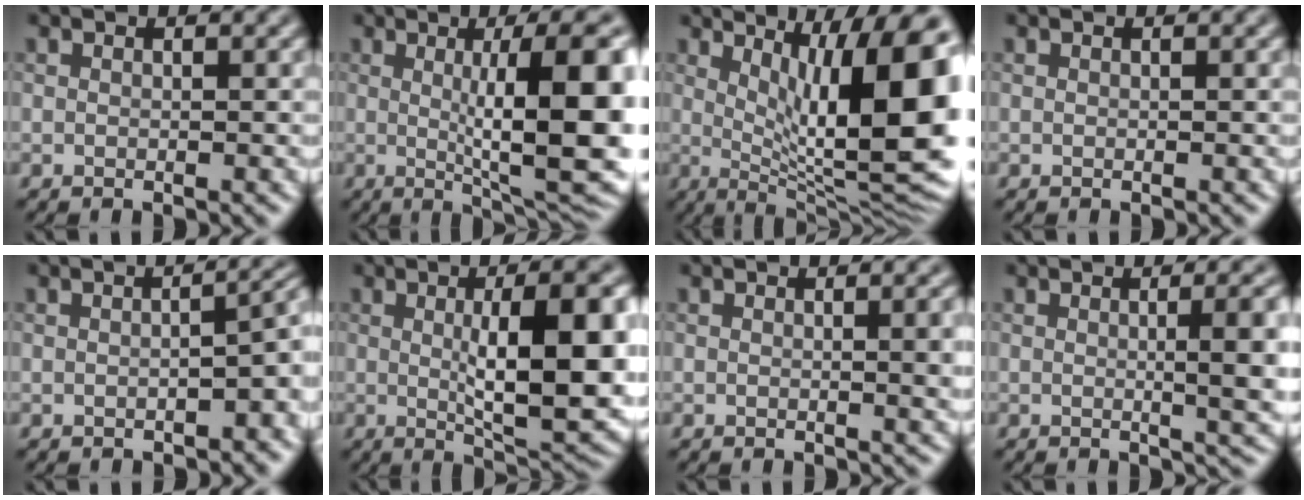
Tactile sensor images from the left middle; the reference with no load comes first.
{"total": 12.2, "force": [0.9, 2.7, 11.8], "torque": [-0.151, -0.002, 0.020]}
{"total": 12.6, "force": [2.1, 3.3, 12.0], "torque": [-0.160, -0.006, 0.037]}
{"total": 0.0}
{"total": 4.3, "force": [-1.1, 1.5, 3.9], "torque": [-0.041, 0.005, -0.011]}
{"total": 11.7, "force": [0.5, 3.4, 11.2], "torque": [-0.147, -0.004, 0.011]}
{"total": 3.1, "force": [0.2, 0.9, 2.9], "torque": [-0.032, 0.003, 0.000]}
{"total": 6.4, "force": [0.4, 2.0, 6.1], "torque": [-0.063, 0.006, 0.005]}